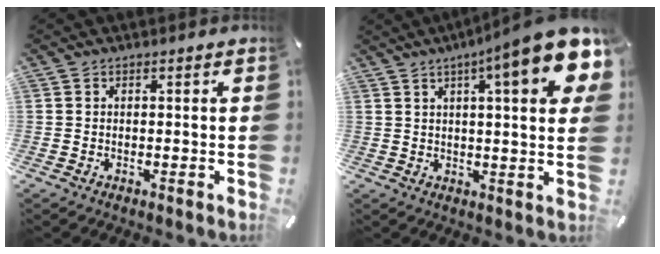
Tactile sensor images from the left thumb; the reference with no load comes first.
{"total": 15.6, "force": [7.2, 2.6, 13.7], "torque": [-0.198, -0.034, 0.104]}